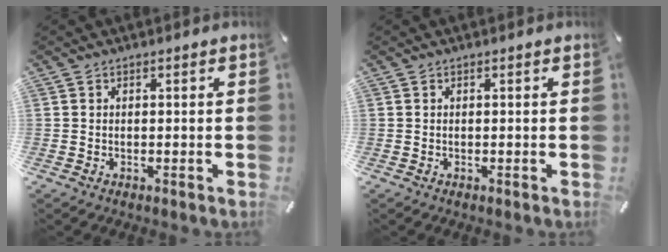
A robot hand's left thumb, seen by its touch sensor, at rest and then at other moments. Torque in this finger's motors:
{"motor_torque": [0.24, 0.25, -0.01, 0.00, 0.00]}